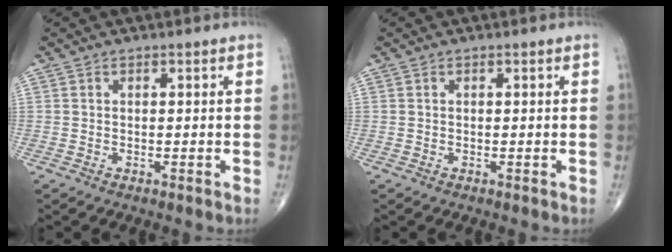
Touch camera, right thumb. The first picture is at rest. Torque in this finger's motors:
{"motor_torque": [0.00, 0.00, -0.01, 0.00, 0.02]}